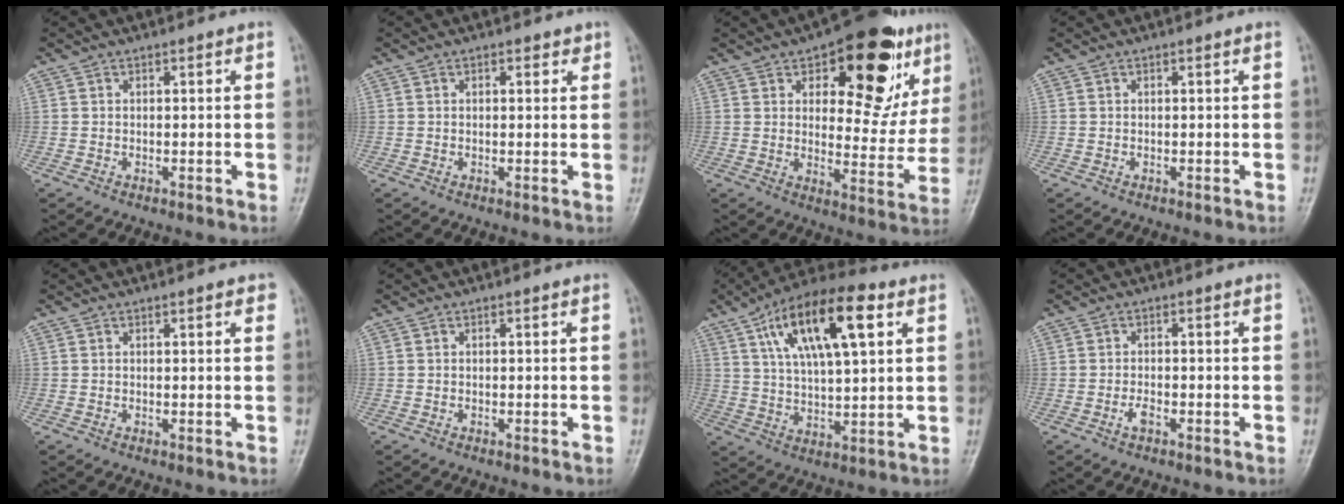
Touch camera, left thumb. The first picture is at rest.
{"total": 1.6, "force": [0.9, 1.0, 0.9], "torque": [0.000, -0.001, 0.007]}
{"total": 19.9, "force": [9.7, 9.3, 14.6], "torque": [-0.136, -0.033, 0.132]}
{"total": 0.0}
{"total": 1.6, "force": [1.0, 0.5, 1.2], "torque": [-0.013, -0.002, 0.010]}
{"total": 0.0}
{"total": 18.0, "force": [7.4, 6.7, 14.9], "torque": [-0.239, -0.003, 0.125]}
{"total": 1.8, "force": [-0.9, 0.8, 1.3], "torque": [-0.026, 0.005, -0.018]}